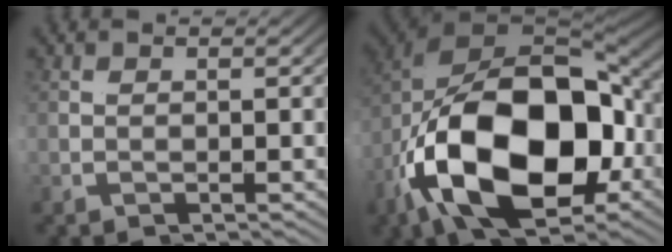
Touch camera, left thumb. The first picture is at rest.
{"total": 21.9, "force": [-2.4, 11.4, 18.5], "torque": [-0.367, -0.032, -0.025]}